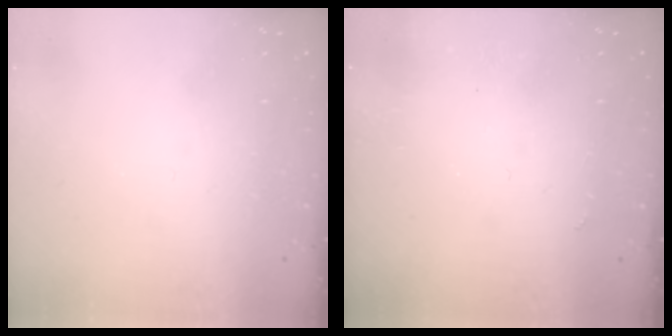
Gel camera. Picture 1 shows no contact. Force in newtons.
{"total": 2.5, "press": 2.5, "slide": 0.5}